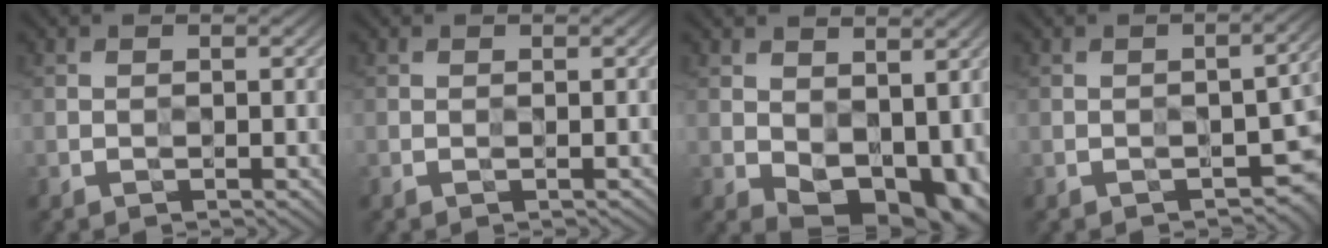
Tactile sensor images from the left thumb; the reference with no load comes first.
{"total": 0.0}
{"total": 9.6, "force": [0.1, 6.1, 7.4], "torque": [-0.119, -0.025, 0.021]}
{"total": 5.4, "force": [-2.7, 2.3, 4.0], "torque": [-0.043, -0.003, -0.035]}